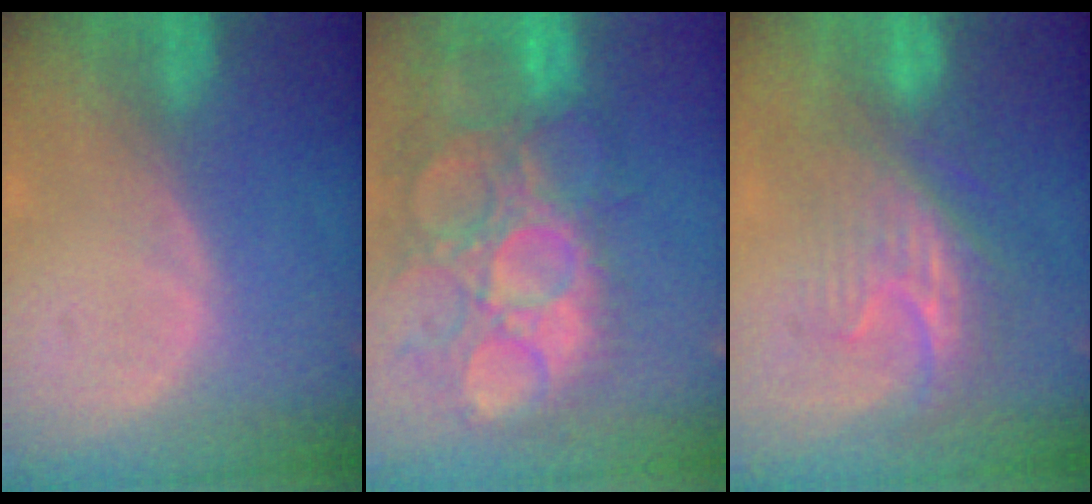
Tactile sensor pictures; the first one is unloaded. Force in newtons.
{"total": 15.0, "press": 12.5, "slide": 8.2}
{"total": 8.6, "press": 7.5, "slide": 4.3}